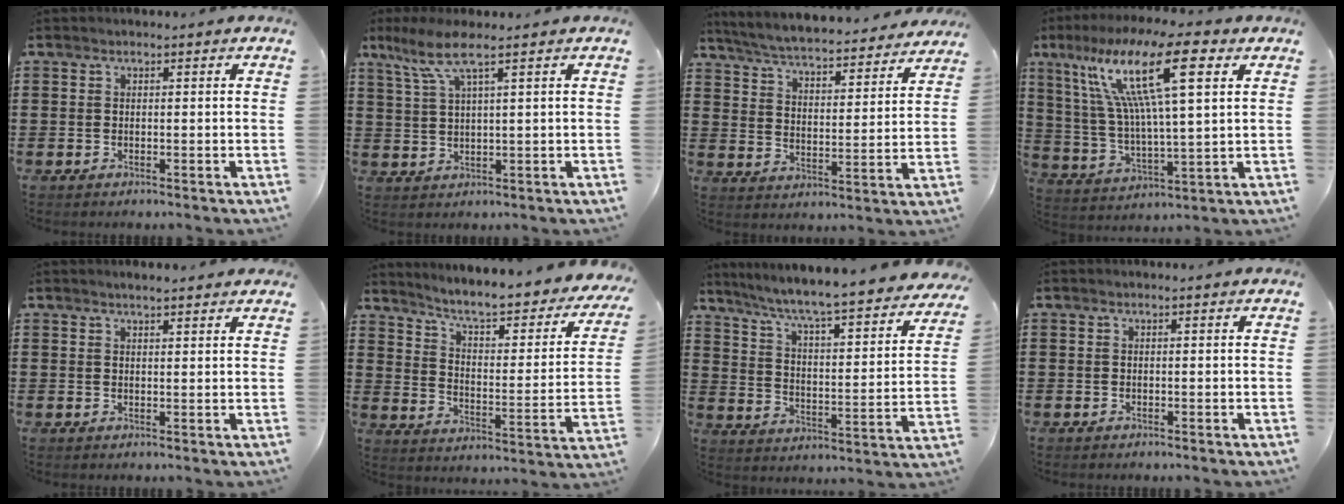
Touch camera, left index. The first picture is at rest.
{"total": 6.1, "force": [3.3, 0.8, 5.0], "torque": [-0.116, 0.000, 0.055]}
{"total": 5.2, "force": [5.0, -0.3, 1.4], "torque": [-0.052, -0.040, 0.082]}
{"total": 17.1, "force": [8.4, 3.4, 14.5], "torque": [-0.299, -0.013, 0.132]}
{"total": 1.6, "force": [1.5, 0.1, 0.5], "torque": [-0.013, 0.004, 0.029]}
{"total": 5.7, "force": [4.8, 0.4, 3.1], "torque": [-0.081, -0.044, 0.072]}
{"total": 5.7, "force": [4.9, -0.4, 3.0], "torque": [-0.081, -0.051, 0.071]}
{"total": 0.0}